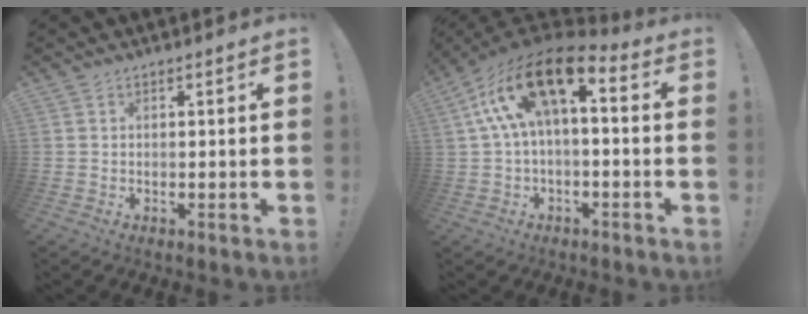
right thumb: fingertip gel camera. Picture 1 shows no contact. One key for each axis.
{"total": 16.1, "fx": 5.3, "fy": 7.4, "fz": 13.3, "tx": -0.240, "ty": -0.017, "tz": 0.097}